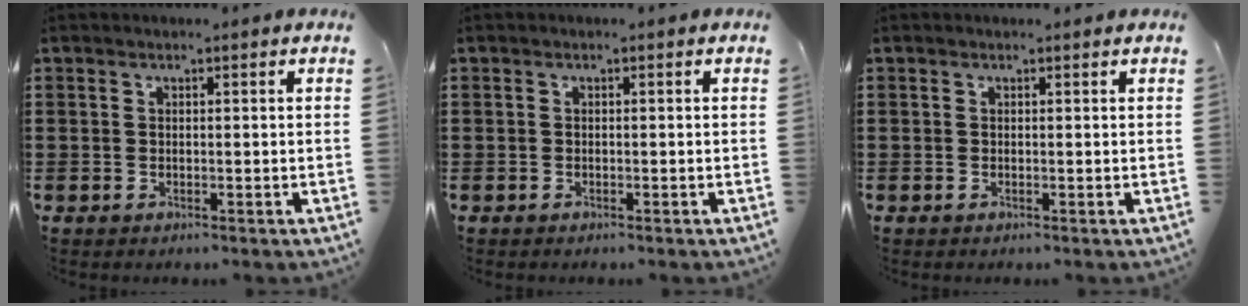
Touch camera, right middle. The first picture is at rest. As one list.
[{"total": 0.0}, {"total": 0.0}]